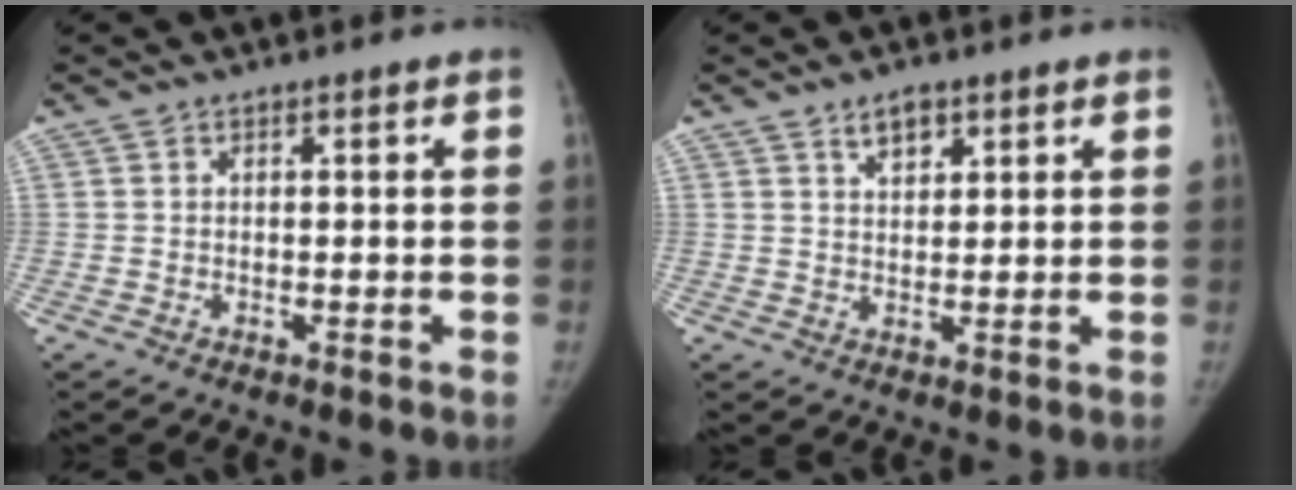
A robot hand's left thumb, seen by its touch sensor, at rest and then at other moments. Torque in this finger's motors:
{"motor_torque": [-0.35, 0.02, 0.52, -0.12, 0.02]}